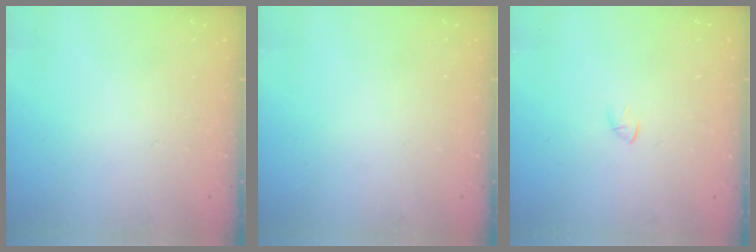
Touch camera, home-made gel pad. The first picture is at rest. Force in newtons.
{"total": 0.0}
{"total": 1.2, "press": 1.1, "slide": 0.3}